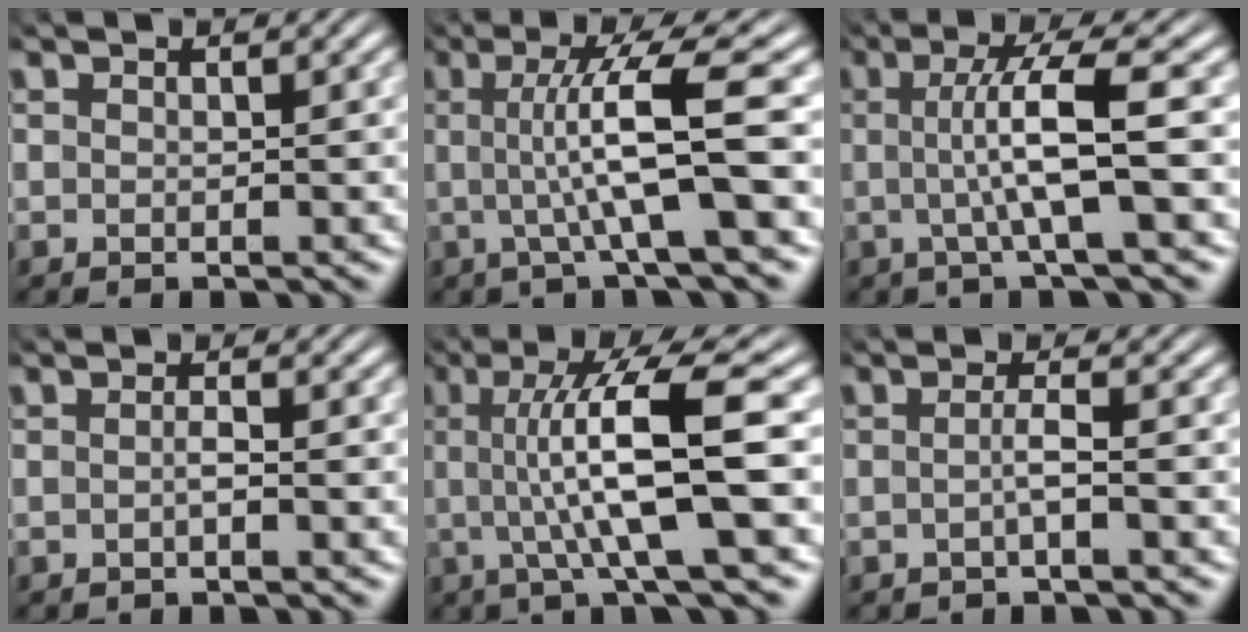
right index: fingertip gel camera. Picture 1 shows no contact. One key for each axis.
{"total": 6.5, "fx": 1.1, "fy": 0.3, "fz": 6.4, "tx": -0.104, "ty": 0.009, "tz": 0.015}
{"total": 5.2, "fx": 0.6, "fy": 0.2, "fz": 5.2, "tx": -0.088, "ty": 0.008, "tz": 0.007}
{"total": 1.0, "fx": -0.6, "fy": 0.0, "fz": 0.8, "tx": -0.016, "ty": -0.001, "tz": -0.011}
{"total": 8.8, "fx": 1.6, "fy": 1.3, "fz": 8.5, "tx": -0.143, "ty": 0.013, "tz": 0.022}
{"total": 1.7, "fx": -0.9, "fy": -0.4, "fz": 1.4, "tx": -0.028, "ty": -0.003, "tz": -0.015}